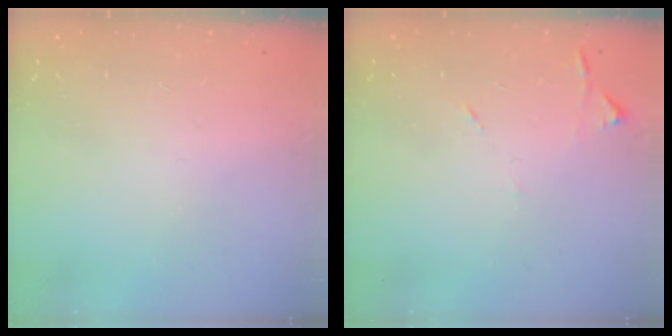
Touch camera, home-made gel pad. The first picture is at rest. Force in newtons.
{"total": 6.7, "press": 6.7, "slide": 0.7}